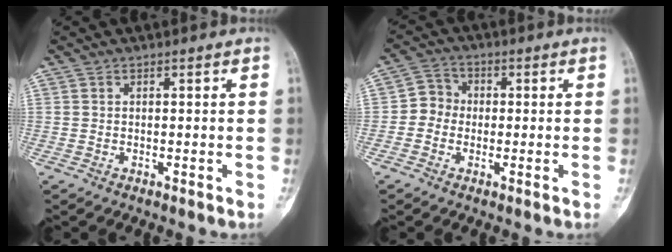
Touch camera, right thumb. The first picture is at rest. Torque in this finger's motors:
{"motor_torque": [-0.07, 0.19, 0.24, -0.21, -0.01]}